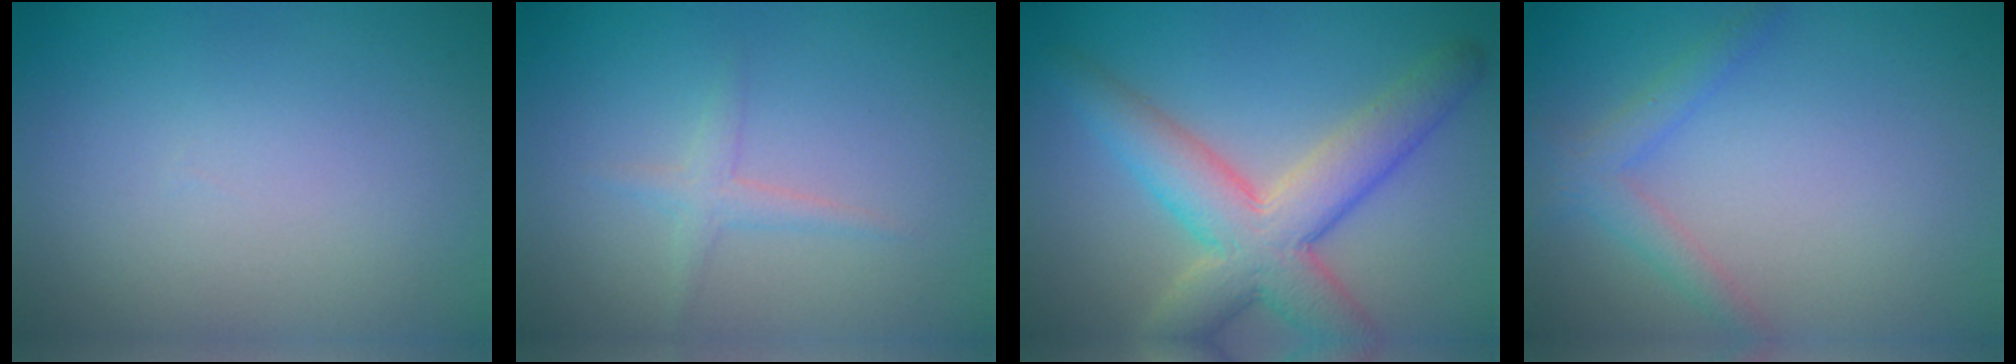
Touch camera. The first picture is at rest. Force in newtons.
{"total": 1.5, "press": 1.5, "slide": 0.1}
{"total": 7.8, "press": 7.8, "slide": 0.5}
{"total": 2.2, "press": 2.2, "slide": 0.1}